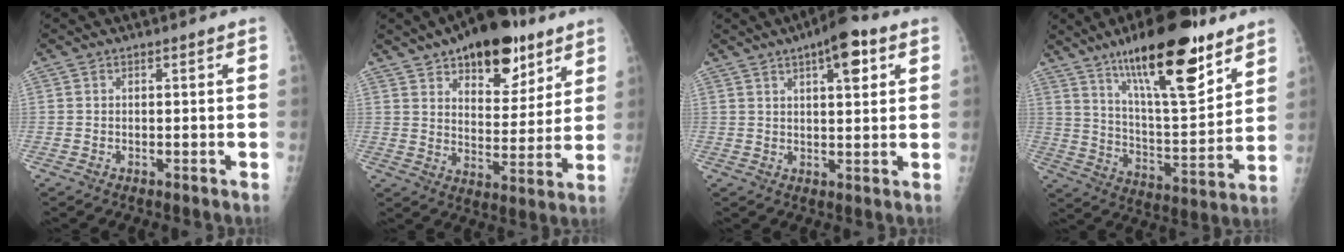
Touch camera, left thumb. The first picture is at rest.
{"total": 17.6, "force": [10.7, 8.6, 10.9], "torque": [-0.102, -0.050, 0.159]}
{"total": 8.1, "force": [4.0, 2.8, 6.5], "torque": [-0.079, -0.009, 0.054]}
{"total": 22.3, "force": [14.0, 6.5, 16.0], "torque": [-0.226, -0.070, 0.233]}